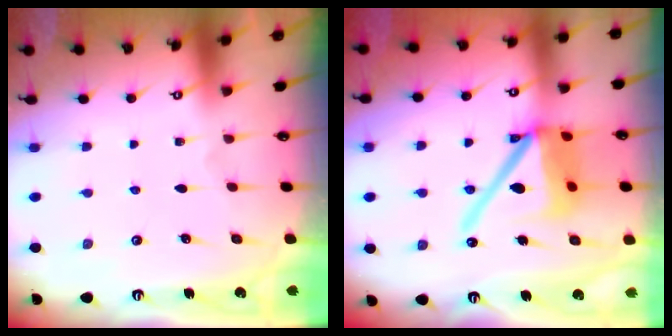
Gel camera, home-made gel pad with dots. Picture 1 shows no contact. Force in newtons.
{"total": 16.3, "press": 16.2, "slide": 1.9}